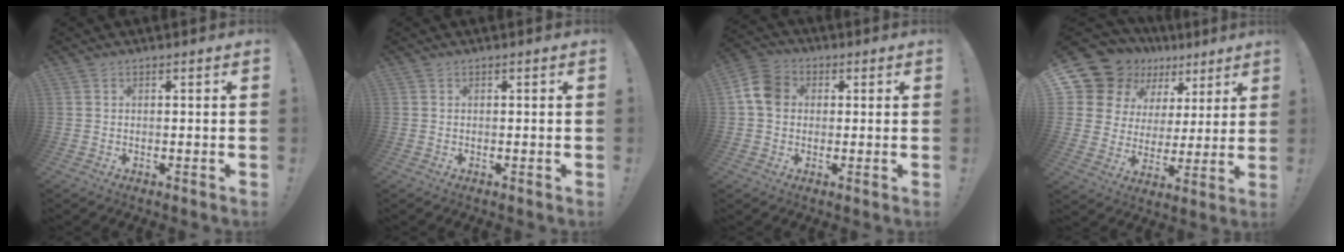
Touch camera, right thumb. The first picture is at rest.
{"total": 0.0}
{"total": 9.0, "force": [1.2, 7.4, 5.0], "torque": [-0.081, 0.014, 0.028]}
{"total": 15.6, "force": [10.6, 10.1, 5.2], "torque": [-0.096, -0.072, 0.213]}